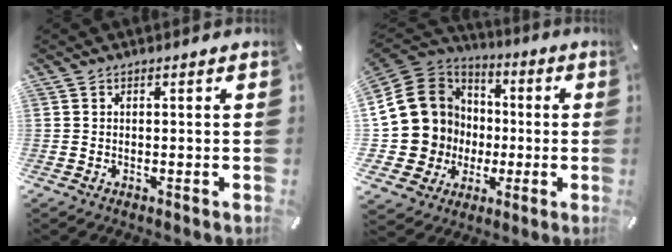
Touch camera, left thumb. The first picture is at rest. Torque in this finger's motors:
{"motor_torque": [0.23, 2.01, 1.18, 0.78, 0.22]}